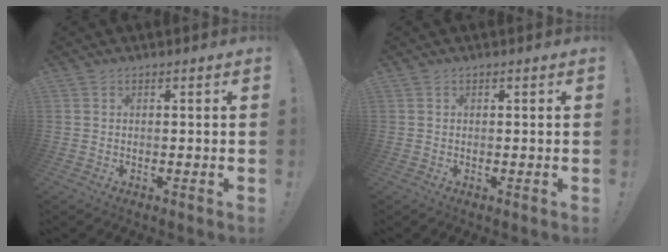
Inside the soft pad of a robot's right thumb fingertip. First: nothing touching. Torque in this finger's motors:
{"motor_torque": [-0.15, -0.04, 0.06, 0.15, 0.01]}